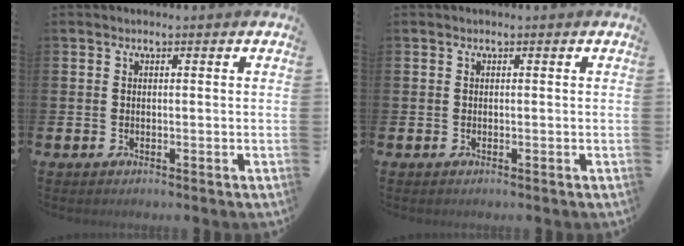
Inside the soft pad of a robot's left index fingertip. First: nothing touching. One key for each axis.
{"total": 0.0}